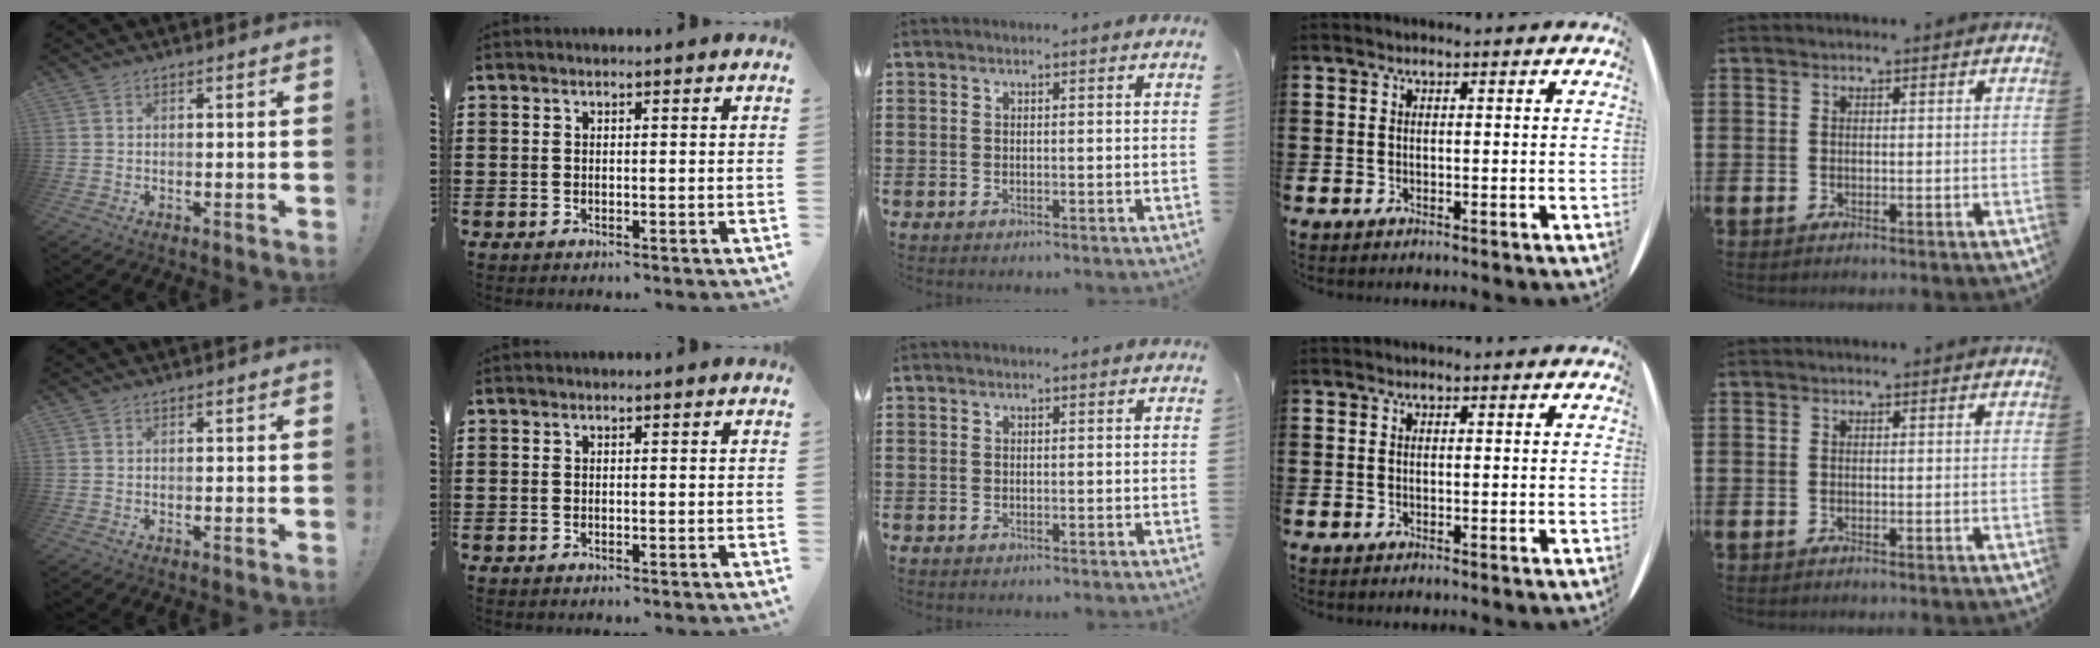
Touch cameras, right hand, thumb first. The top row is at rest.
{}